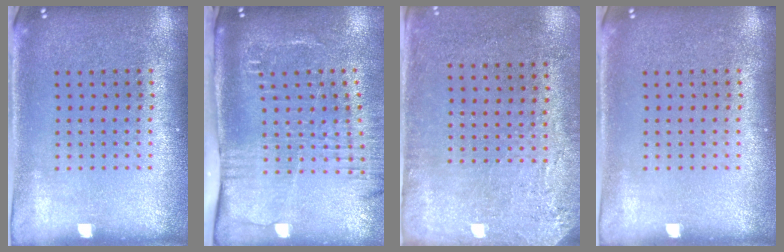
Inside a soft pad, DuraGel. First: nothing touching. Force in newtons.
{"total": 2.7, "press": 2.2, "slide": 1.7}
{"total": 2.9, "press": 2.4, "slide": 1.6}
{"total": 0.0}